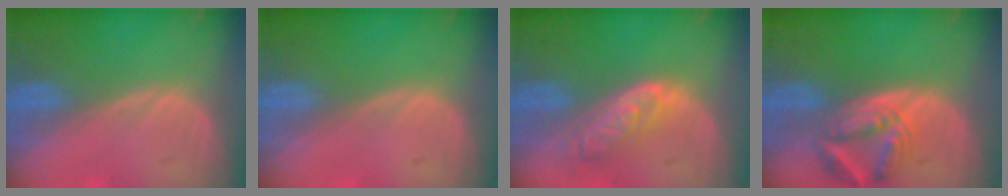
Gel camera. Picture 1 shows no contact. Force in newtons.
{"total": 0.0}
{"total": 6.2, "press": 5.5, "slide": 2.8}
{"total": 6.5, "press": 6.4, "slide": 1.3}